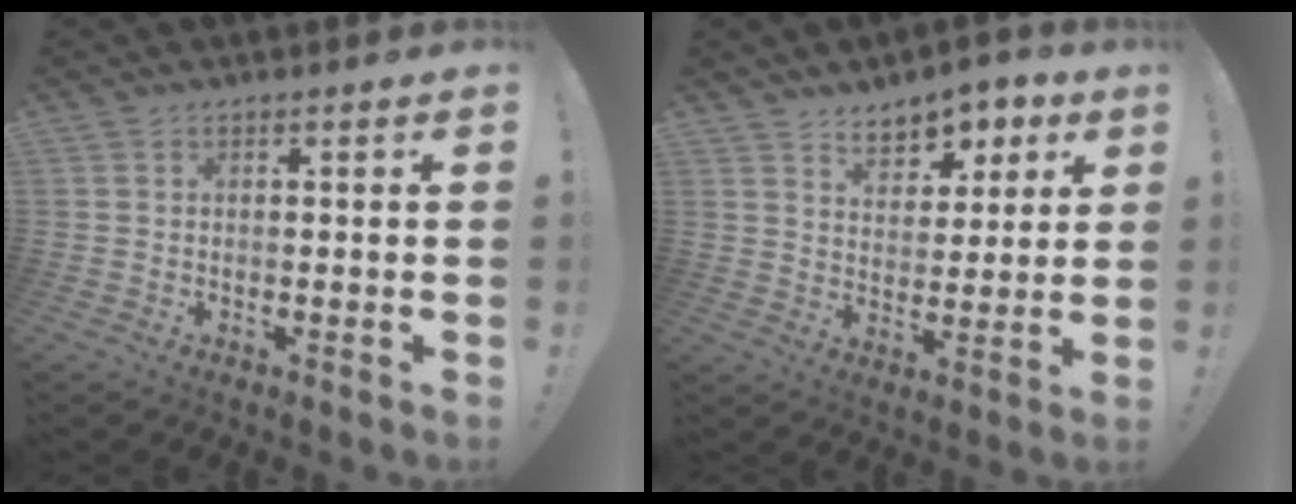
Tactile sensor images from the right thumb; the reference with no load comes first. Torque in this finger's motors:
{"motor_torque": [0.03, 0.14, 0.22, 0.38, 0.02]}